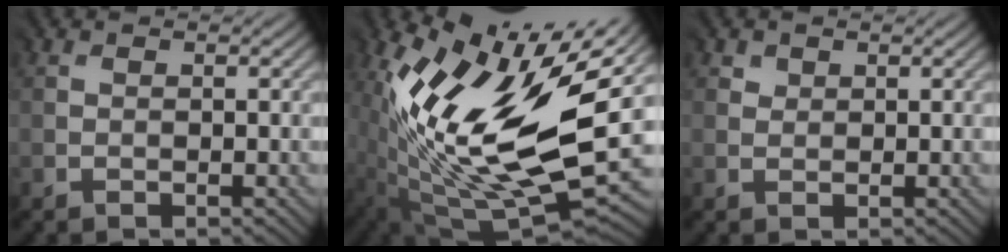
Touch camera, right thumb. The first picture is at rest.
{"total": 19.7, "force": [2.4, 8.7, 17.5], "torque": [-0.310, -0.027, 0.045]}
{"total": 1.0, "force": [0.7, 0.5, -0.6], "torque": [0.015, -0.001, 0.014]}